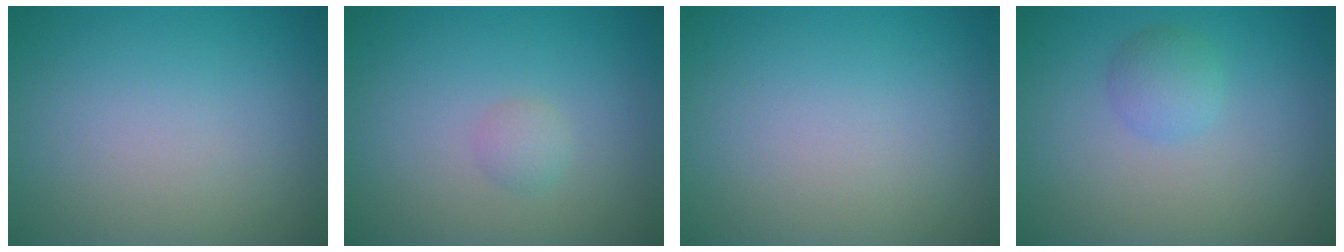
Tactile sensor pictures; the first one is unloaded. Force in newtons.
{"total": 1.0, "press": 1.0, "slide": 0.0}
{"total": 0.0}
{"total": 1.9, "press": 1.9, "slide": 0.1}